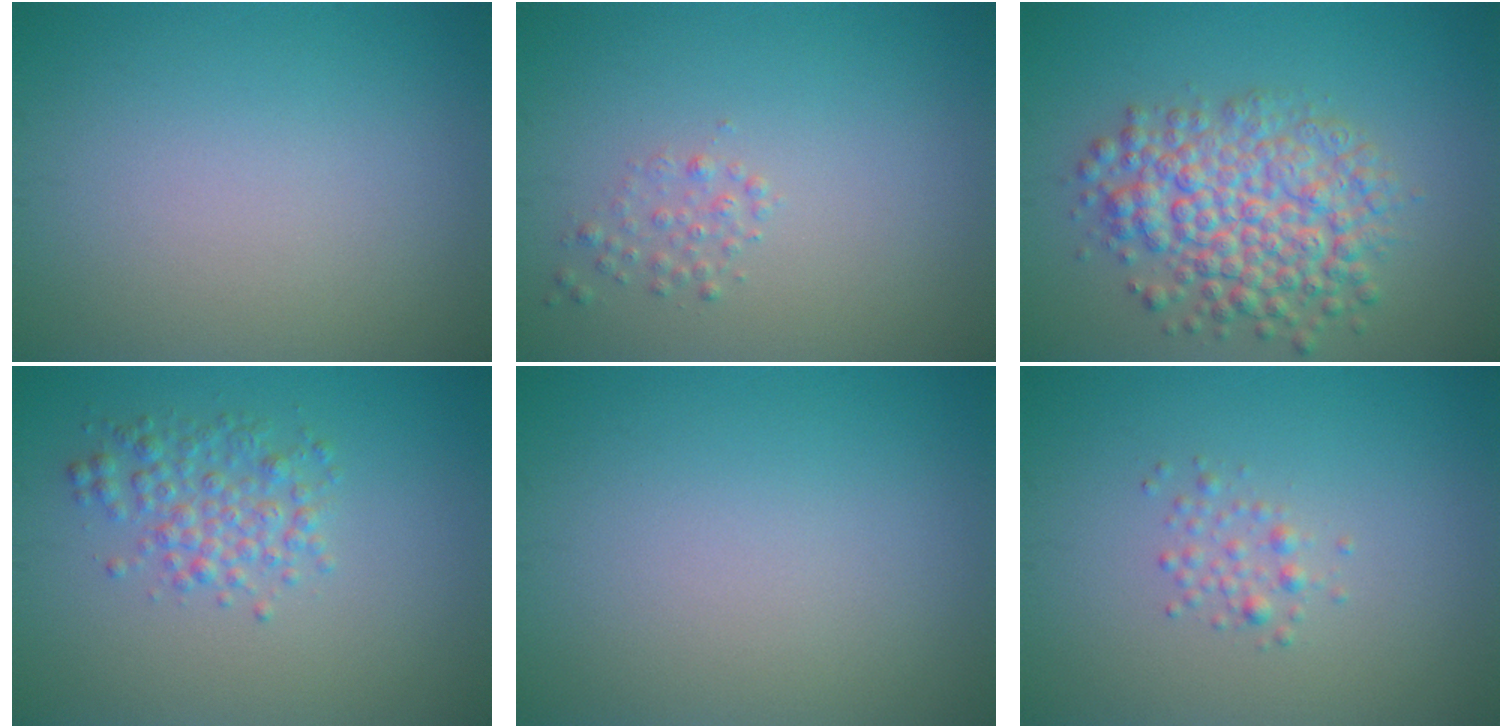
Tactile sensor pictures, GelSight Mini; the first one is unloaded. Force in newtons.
{"total": 1.1, "press": 1.1, "slide": 0.0}
{"total": 6.8, "press": 6.8, "slide": 0.3}
{"total": 2.9, "press": 2.9, "slide": 0.0}
{"total": 0.0}
{"total": 1.3, "press": 1.3, "slide": 0.0}